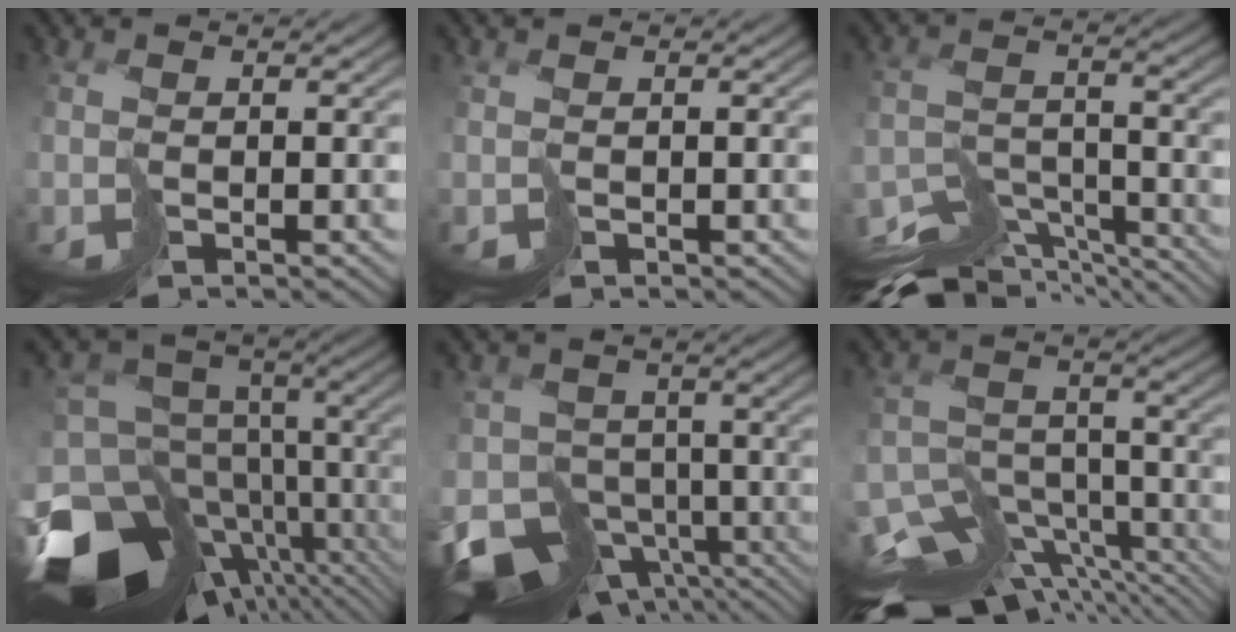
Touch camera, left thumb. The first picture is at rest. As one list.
[{"total": 0.0}, {"total": 12.1, "force": [-10.9, 2.6, 4.5], "torque": [-0.091, -0.018, -0.159]}, {"total": 15.9, "force": [-6.5, 10.0, 10.5], "torque": [-0.242, -0.015, -0.077]}, {"total": 12.4, "force": [-7.3, 8.1, 5.9], "torque": [-0.139, -0.035, -0.097]}, {"total": 13.3, "force": [-10.7, 5.4, 5.7], "torque": [-0.117, -0.011, -0.157]}]